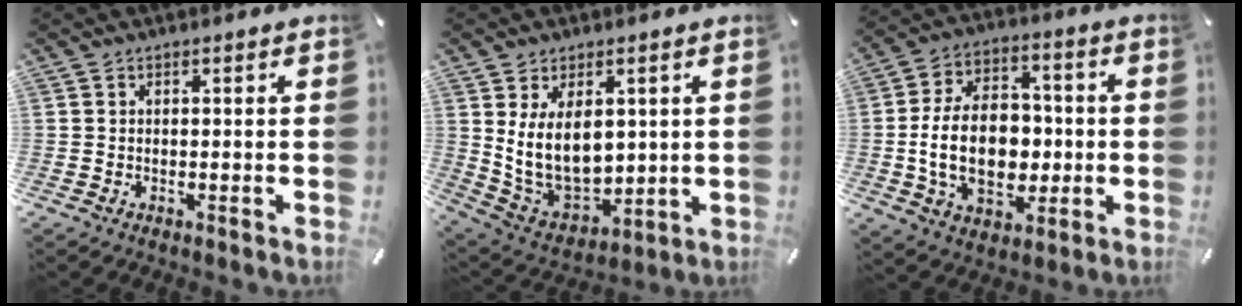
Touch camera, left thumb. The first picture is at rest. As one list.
[{"total": 13.5, "force": [3.3, 9.3, 9.2], "torque": [-0.185, -0.030, 0.064]}, {"total": 18.0, "force": [-1.8, 12.3, 13.1], "torque": [-0.251, 0.007, -0.031]}]